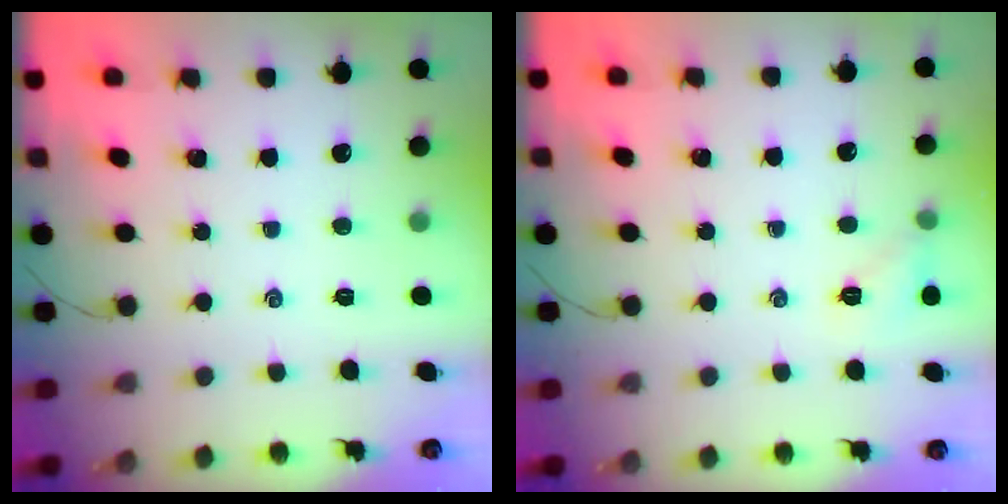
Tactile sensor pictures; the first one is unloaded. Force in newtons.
{"total": 6.1, "press": 5.9, "slide": 1.4}